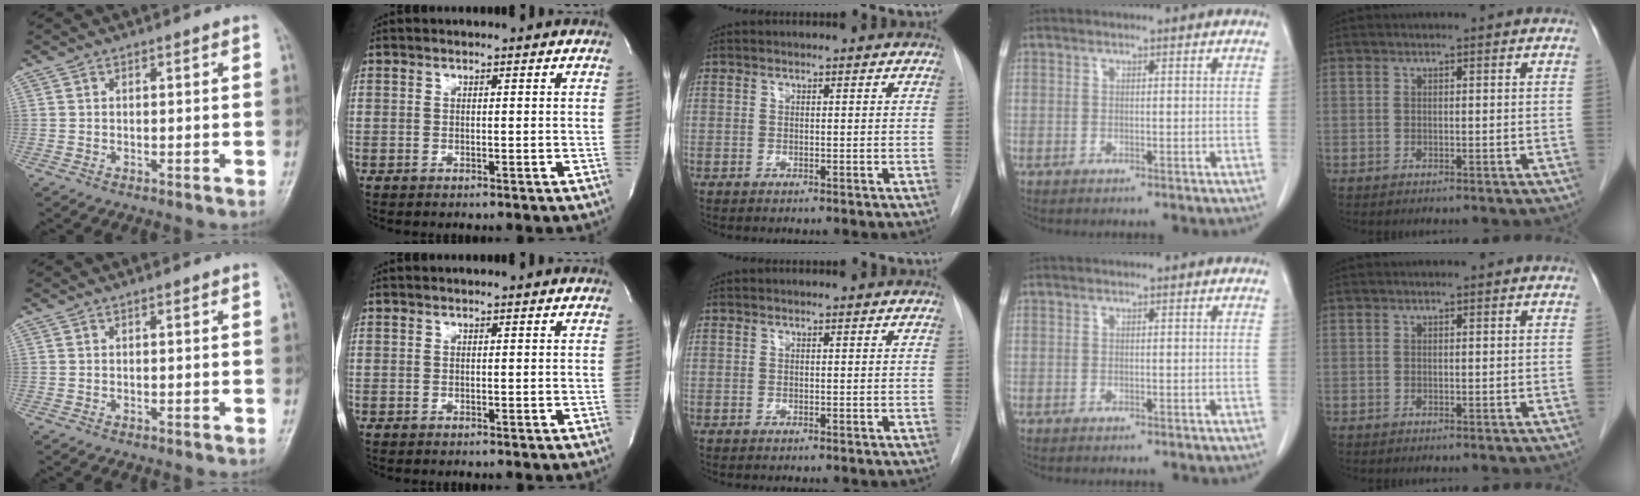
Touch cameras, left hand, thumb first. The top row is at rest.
{}